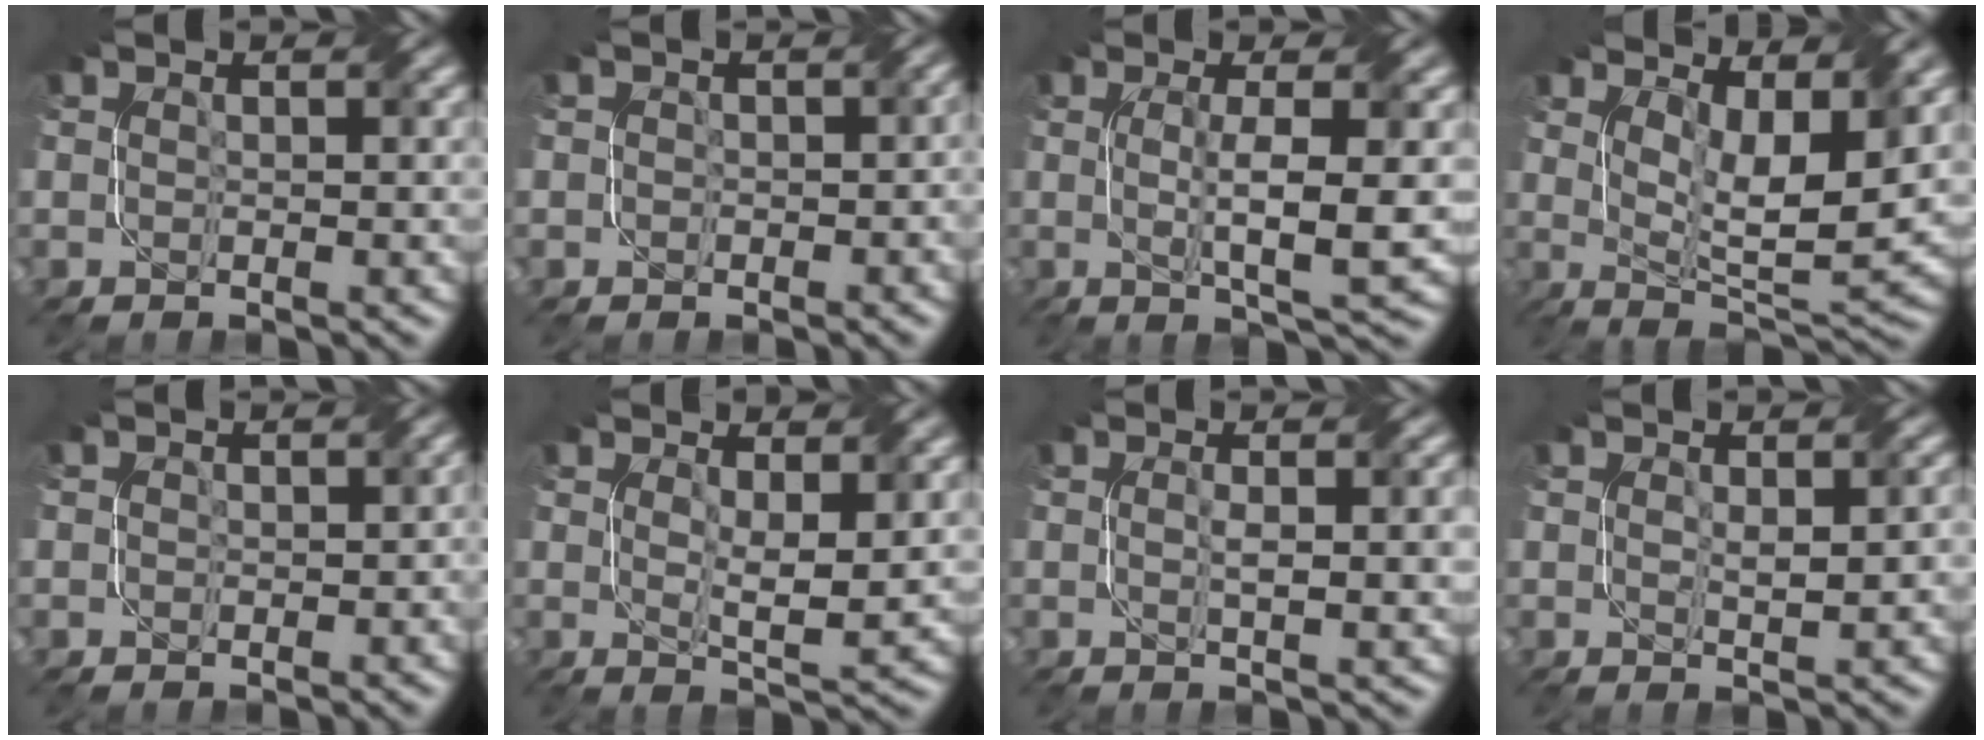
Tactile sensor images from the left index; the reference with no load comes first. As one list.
[{"total": 2.0, "force": [0.0, 1.7, 1.0], "torque": [-0.001, -0.003, -0.004]}, {"total": 5.2, "force": [-0.1, 0.8, 5.1], "torque": [-0.089, -0.003, 0.000]}, {"total": 7.5, "force": [3.1, 2.4, 6.4], "torque": [-0.112, -0.013, 0.060]}, {"total": 1.4, "force": [0.0, 1.2, 0.7], "torque": [-0.004, -0.004, -0.003]}, {"total": 3.2, "force": [1.0, 0.8, 2.9], "torque": [-0.058, -0.008, 0.021]}, {"total": 2.8, "force": [0.2, 0.6, 2.7], "torque": [-0.043, 0.002, 0.002]}, {"total": 2.0, "force": [0.2, 0.7, 1.9], "torque": [-0.036, -0.001, 0.008]}]